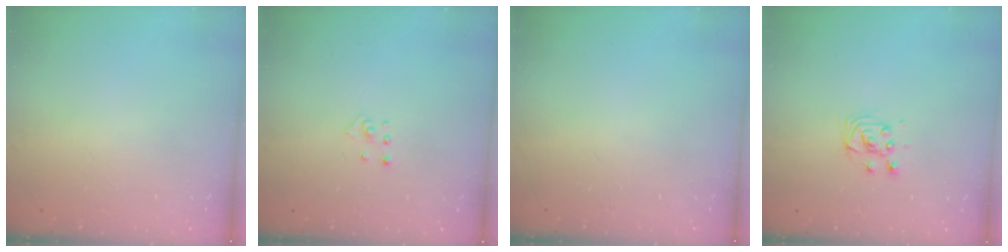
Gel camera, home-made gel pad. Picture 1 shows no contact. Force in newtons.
{"total": 2.9, "press": 2.9, "slide": 0.3}
{"total": 0.0}
{"total": 4.2, "press": 4.2, "slide": 0.5}